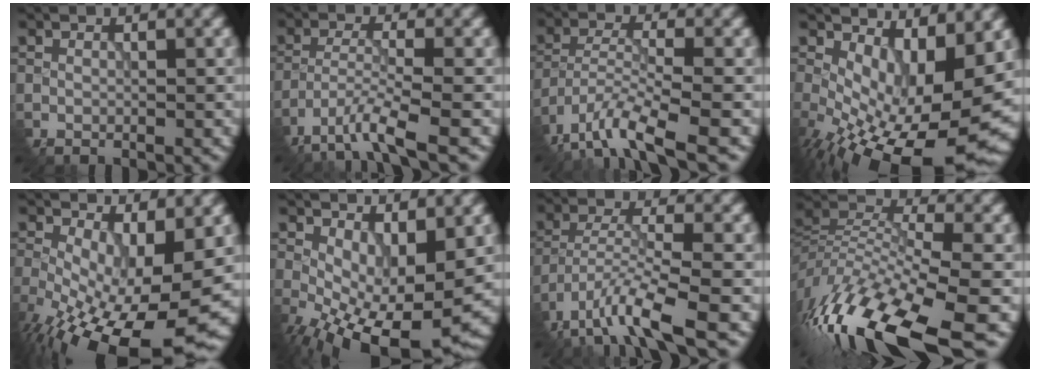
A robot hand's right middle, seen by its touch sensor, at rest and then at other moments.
{"total": 4.7, "force": [-3.8, 0.3, 2.7], "torque": [-0.057, -0.005, -0.078]}
{"total": 6.8, "force": [-5.2, 1.4, 4.1], "torque": [-0.082, -0.007, -0.105]}
{"total": 13.2, "force": [-1.8, 6.9, 11.1], "torque": [-0.167, -0.029, -0.013]}
{"total": 14.3, "force": [-4.6, 6.3, 12.0], "torque": [-0.211, -0.037, -0.059]}
{"total": 11.1, "force": [-2.5, 5.7, 9.2], "torque": [-0.155, -0.029, -0.022]}
{"total": 6.5, "force": [-4.8, 1.0, 4.1], "torque": [-0.084, -0.004, -0.095]}
{"total": 13.7, "force": [-8.1, 4.7, 10.0], "torque": [-0.217, 0.001, -0.145]}